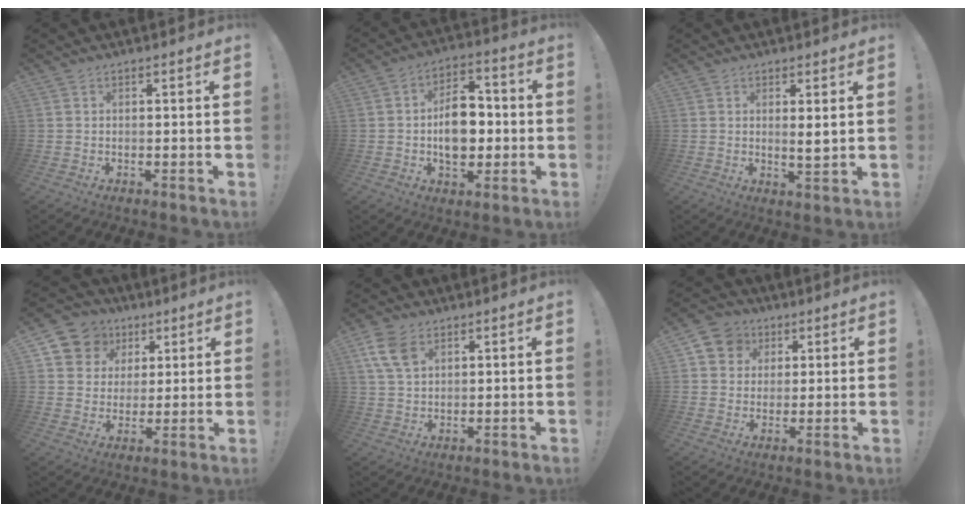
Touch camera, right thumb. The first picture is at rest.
{"total": 13.2, "force": [-1.4, 9.1, 9.5], "torque": [-0.144, 0.015, -0.022]}
{"total": 3.3, "force": [1.3, 0.2, 3.0], "torque": [-0.035, -0.022, 0.017]}
{"total": 9.7, "force": [4.0, 8.6, 2.0], "torque": [-0.028, -0.025, 0.084]}
{"total": 9.0, "force": [4.3, 6.0, 5.2], "torque": [-0.100, -0.005, 0.087]}
{"total": 8.4, "force": [2.7, 7.6, 2.3], "torque": [-0.032, -0.007, 0.057]}